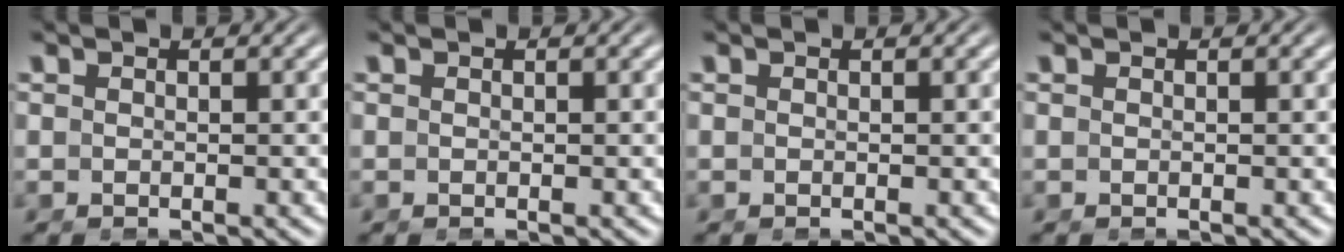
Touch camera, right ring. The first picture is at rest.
{"total": 0.0}
{"total": 0.0}
{"total": 0.0}